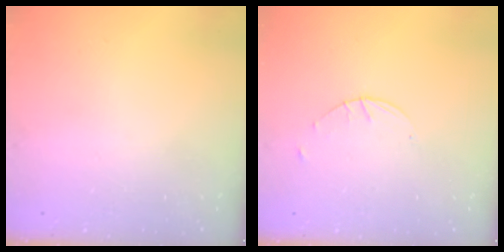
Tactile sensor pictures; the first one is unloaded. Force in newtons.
{"total": 1.7, "press": 1.7, "slide": 0.3}